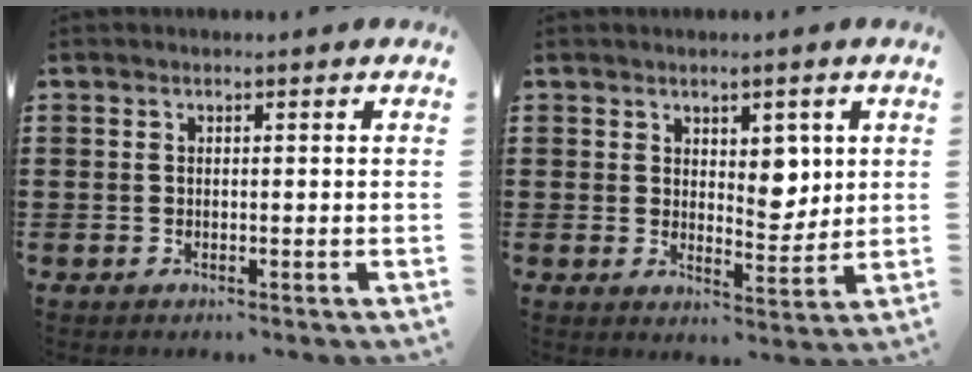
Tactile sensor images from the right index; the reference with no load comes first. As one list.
[{"total": 4.8, "force": [2.3, 3.0, 2.9], "torque": [-0.032, -0.005, 0.035]}]